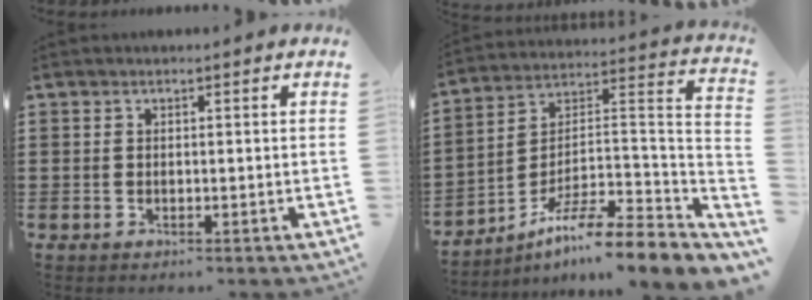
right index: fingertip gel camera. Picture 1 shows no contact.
{"total": 9.2, "force": [-7.0, 0.9, 5.9], "torque": [-0.103, -0.006, -0.144]}